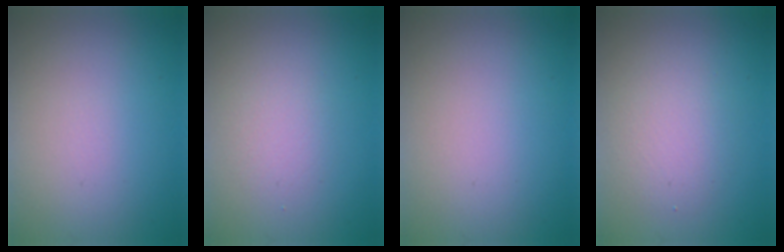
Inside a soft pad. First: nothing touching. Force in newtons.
{"total": 1.7, "press": 1.7, "slide": 0.2}
{"total": 0.0}
{"total": 2.6, "press": 2.6, "slide": 0.1}